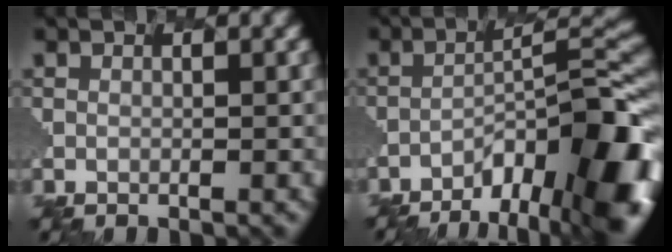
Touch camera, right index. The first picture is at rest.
{"total": 13.8, "force": [-8.9, 4.4, 9.6], "torque": [-0.156, 0.004, -0.130]}